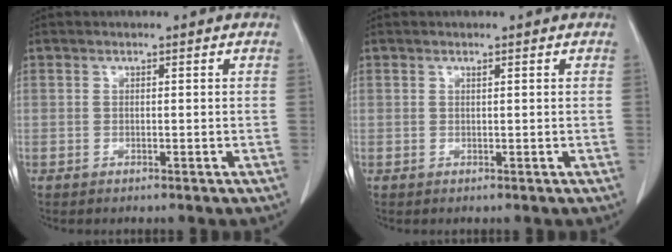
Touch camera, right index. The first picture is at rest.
{"total": 0.0}